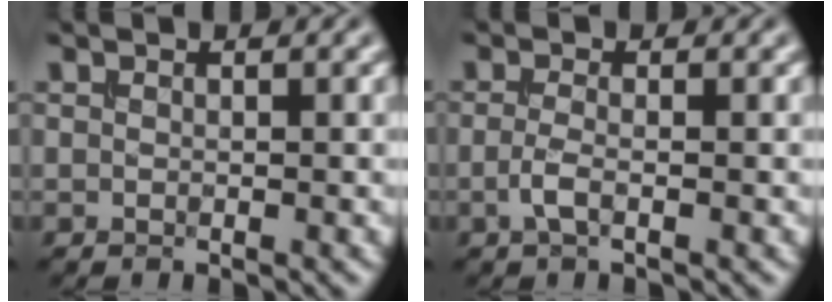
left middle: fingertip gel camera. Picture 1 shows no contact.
{"total": 1.6, "force": [-0.7, 0.4, 1.4], "torque": [-0.037, -0.001, -0.018]}